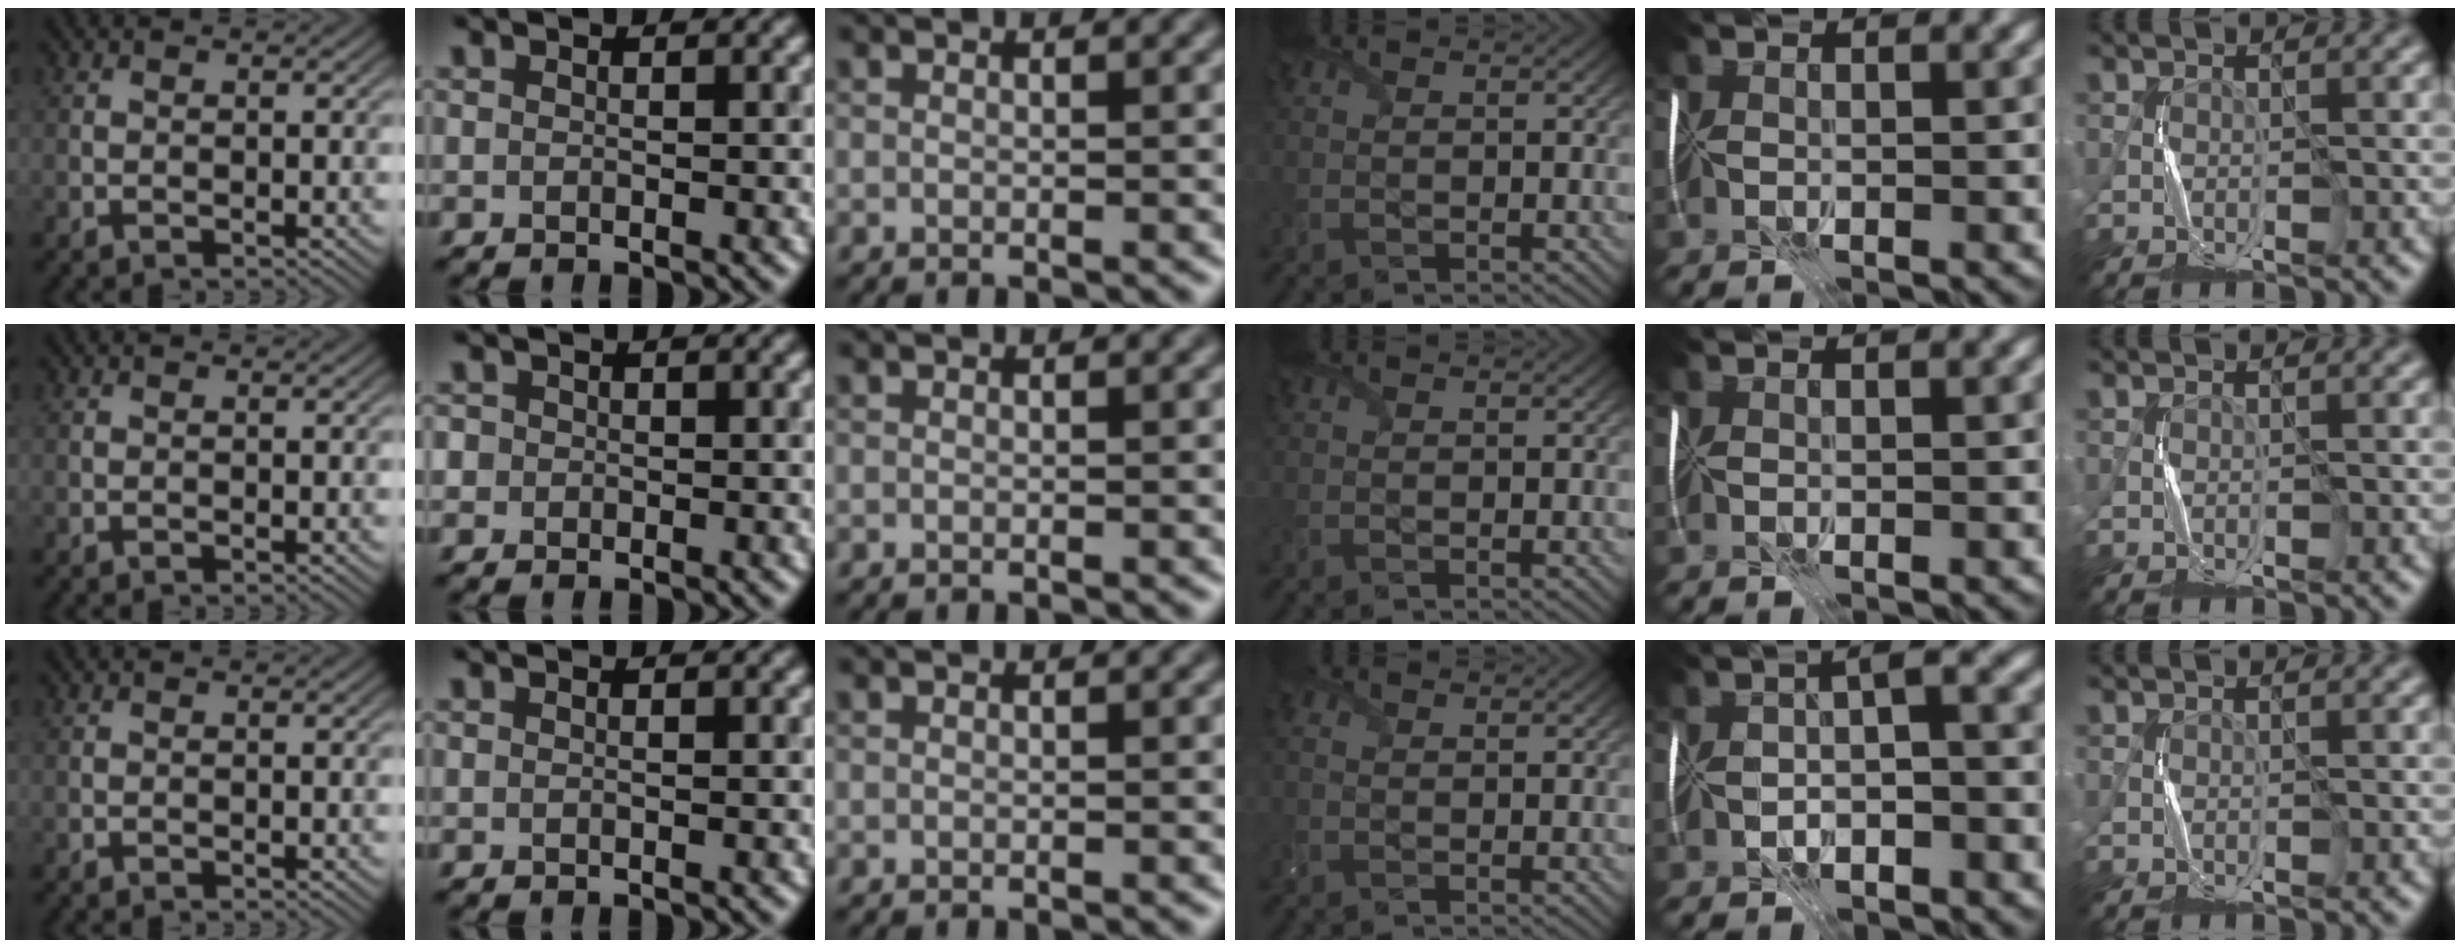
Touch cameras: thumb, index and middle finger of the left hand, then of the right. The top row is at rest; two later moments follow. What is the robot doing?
{"motion": "fold", "object": "plastic wrap"}